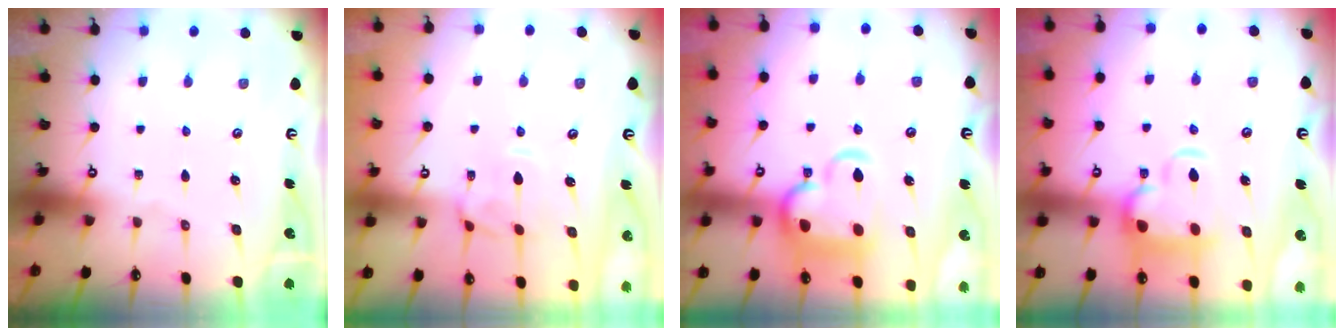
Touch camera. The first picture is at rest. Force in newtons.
{"total": 1.6, "press": 1.4, "slide": 0.8}
{"total": 7.6, "press": 7.4, "slide": 1.9}
{"total": 5.7, "press": 5.5, "slide": 1.5}